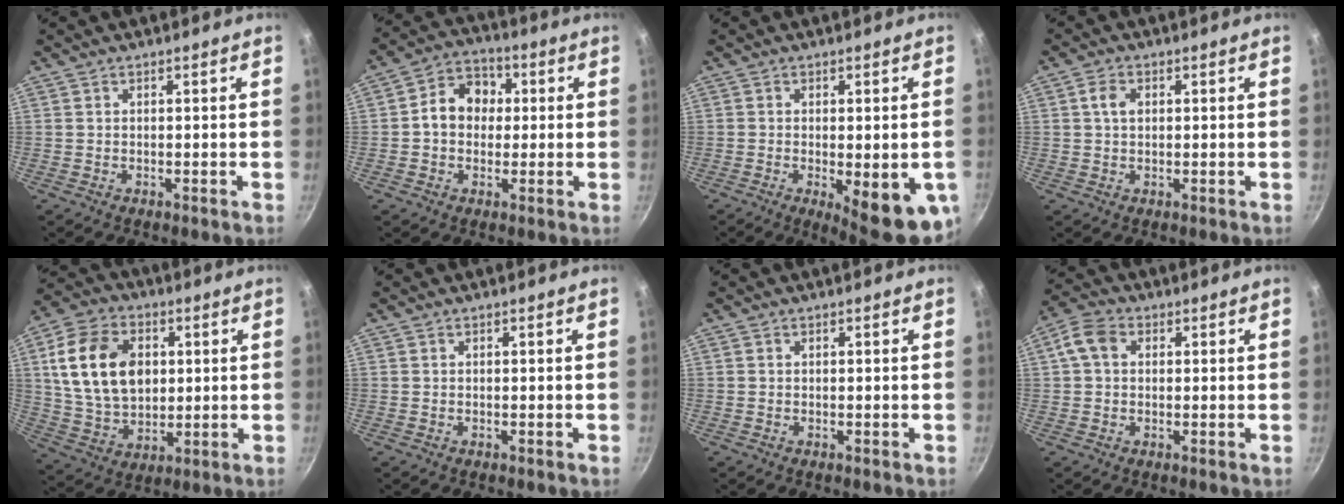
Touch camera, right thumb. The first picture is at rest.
{"total": 9.0, "force": [0.6, 7.4, 5.1], "torque": [-0.045, 0.021, -0.008]}
{"total": 13.0, "force": [-3.5, 3.9, 11.9], "torque": [-0.131, -0.009, -0.035]}
{"total": 3.1, "force": [0.6, 2.2, 2.1], "torque": [-0.037, 0.005, 0.009]}
{"total": 18.0, "force": [3.5, 12.7, 12.3], "torque": [-0.210, -0.001, 0.068]}
{"total": 0.0}
{"total": 0.0}
{"total": 5.5, "force": [1.1, 4.2, 3.4], "torque": [-0.058, 0.012, 0.007]}